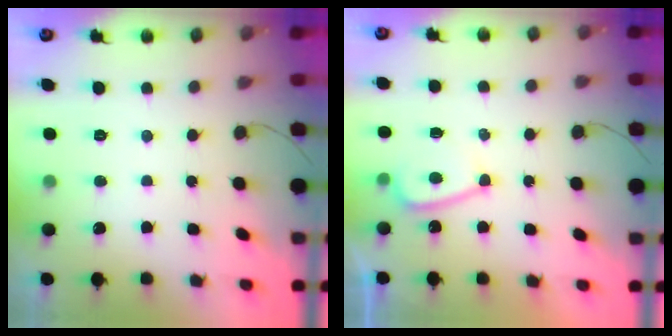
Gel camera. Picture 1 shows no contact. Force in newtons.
{"total": 5.5, "press": 5.3, "slide": 1.6}